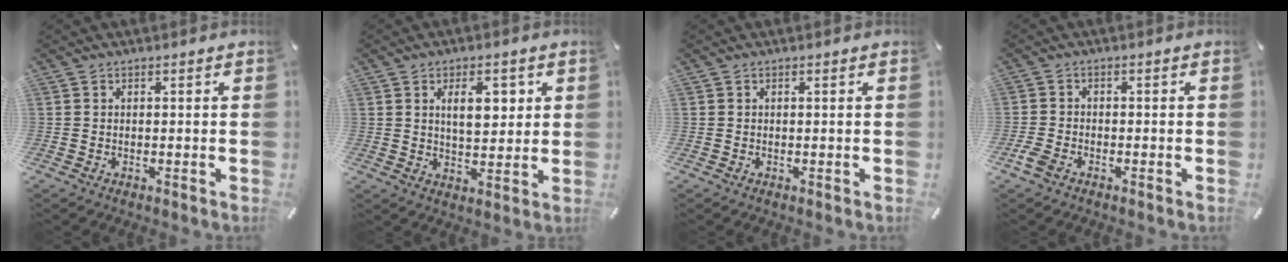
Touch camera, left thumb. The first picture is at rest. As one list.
[{"total": 8.2, "force": [2.8, 4.5, 6.3], "torque": [-0.088, -0.008, 0.042]}, {"total": 0.0}, {"total": 2.8, "force": [-1.8, 1.5, 1.4], "torque": [-0.045, -0.002, -0.038]}]